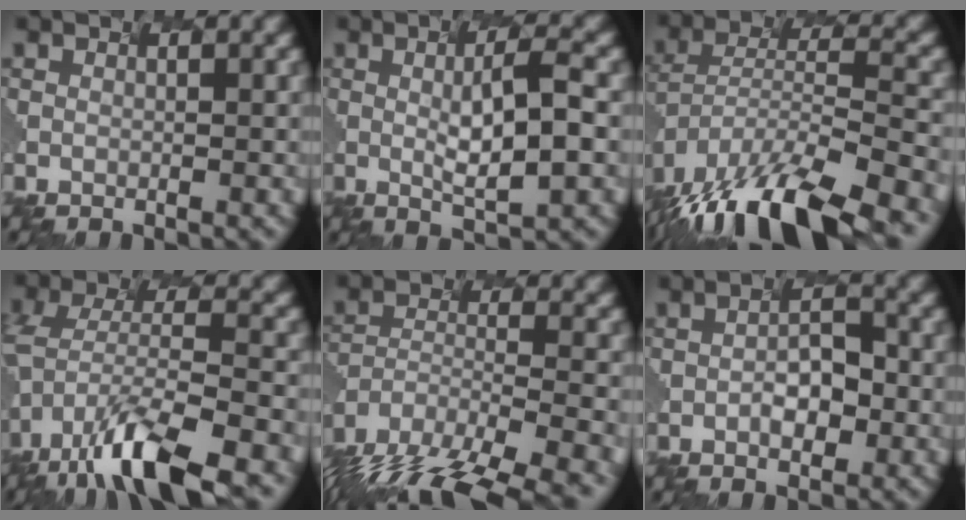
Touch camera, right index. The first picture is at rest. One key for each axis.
{"total": 4.8, "fx": -0.1, "fy": 0.8, "fz": 4.8, "tx": -0.084, "ty": 0.001, "tz": 0.004}
{"total": 13.7, "fx": -10.6, "fy": 3.7, "fz": 7.8, "tx": -0.175, "ty": 0.001, "tz": -0.174}
{"total": 9.9, "fx": -7.1, "fy": 2.6, "fz": 6.4, "tx": -0.132, "ty": 0.001, "tz": -0.129}
{"total": 13.8, "fx": -11.6, "fy": 4.5, "fz": 6.0, "tx": -0.133, "ty": -0.027, "tz": -0.165}
{"total": 2.7, "fx": -1.3, "fy": 1.1, "fz": 2.0, "tx": -0.048, "ty": 0.004, "tz": -0.020}